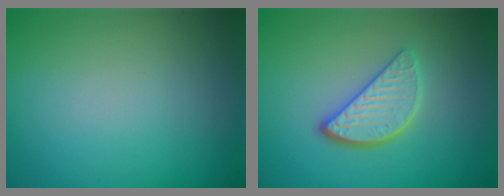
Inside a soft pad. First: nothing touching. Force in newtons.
{"total": 3.9, "press": 3.0, "slide": 2.4}